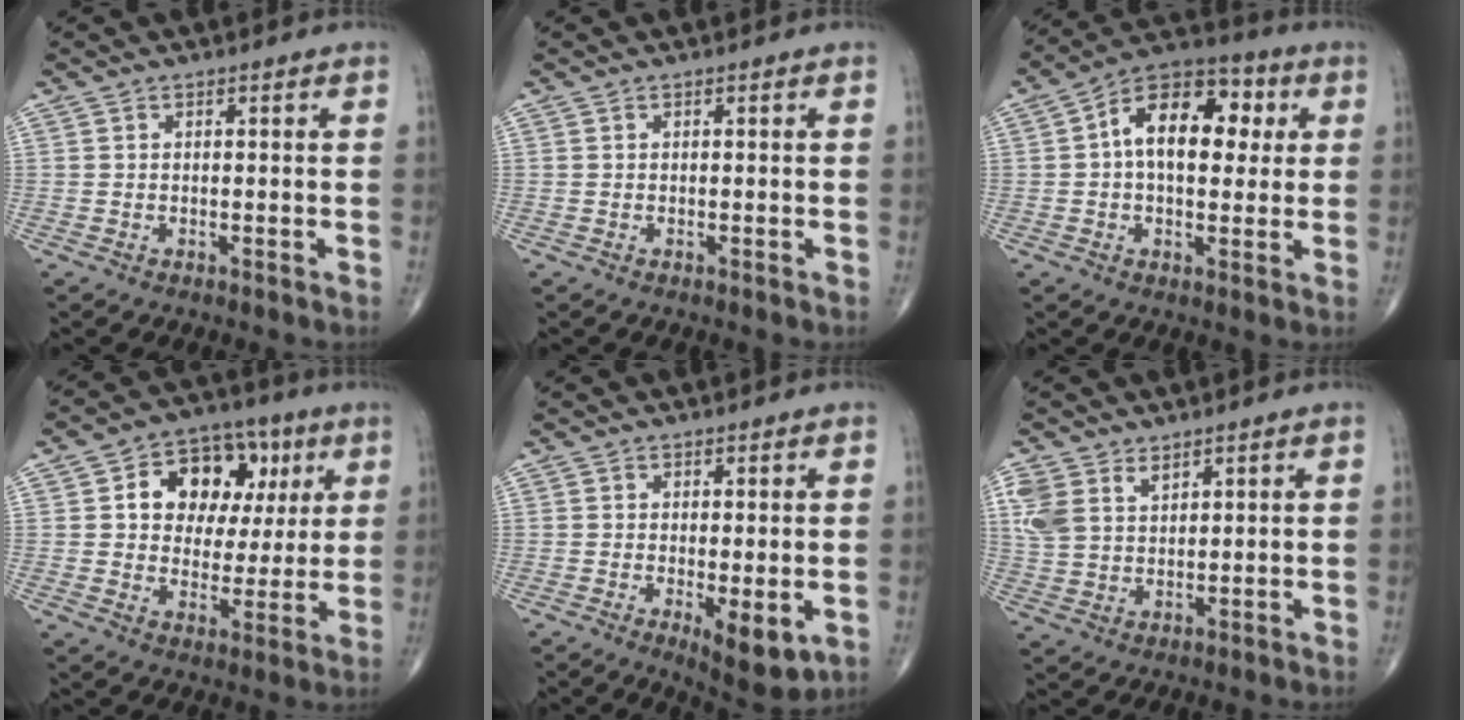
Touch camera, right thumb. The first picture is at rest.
{"total": 0.0}
{"total": 15.6, "force": [2.8, 9.3, 12.3], "torque": [-0.162, 0.026, 0.034]}
{"total": 15.1, "force": [4.4, 10.9, 9.4], "torque": [-0.086, 0.009, 0.069]}
{"total": 6.9, "force": [-1.6, 2.5, 6.2], "torque": [-0.088, -0.020, -0.017]}
{"total": 7.3, "force": [3.8, 4.6, 4.2], "torque": [-0.080, -0.008, 0.087]}